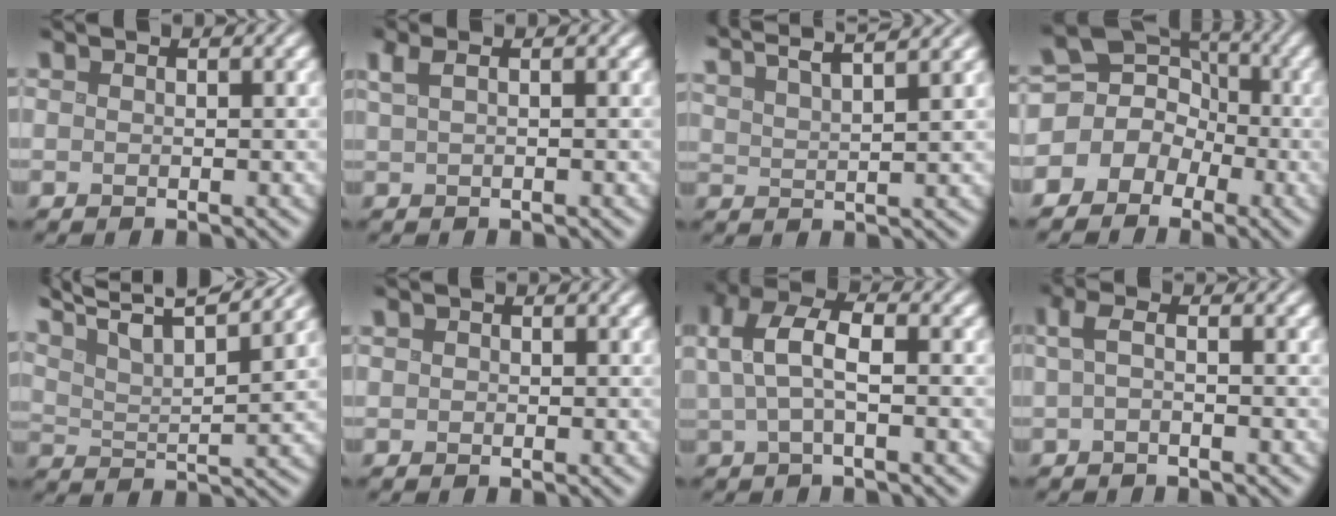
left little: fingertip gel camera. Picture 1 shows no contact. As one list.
[{"total": 1.9, "force": [0.9, 0.6, 1.6], "torque": [-0.029, 0.004, 0.014]}, {"total": 9.0, "force": [7.3, 2.1, 4.8], "torque": [-0.062, 0.031, 0.073]}, {"total": 7.3, "force": [-1.2, 6.6, 2.9], "torque": [-0.021, 0.033, -0.056]}, {"total": 13.2, "force": [10.3, 3.6, 7.5], "torque": [-0.136, 0.028, 0.130]}, {"total": 0.5, "force": [0.0, 0.5, 0.1], "torque": [0.002, -0.004, -0.002]}, {"total": 4.6, "force": [0.9, 1.8, 4.1], "torque": [-0.086, 0.012, 0.011]}, {"total": 1.7, "force": [-0.1, 0.4, 1.7], "torque": [-0.038, 0.000, -0.007]}]